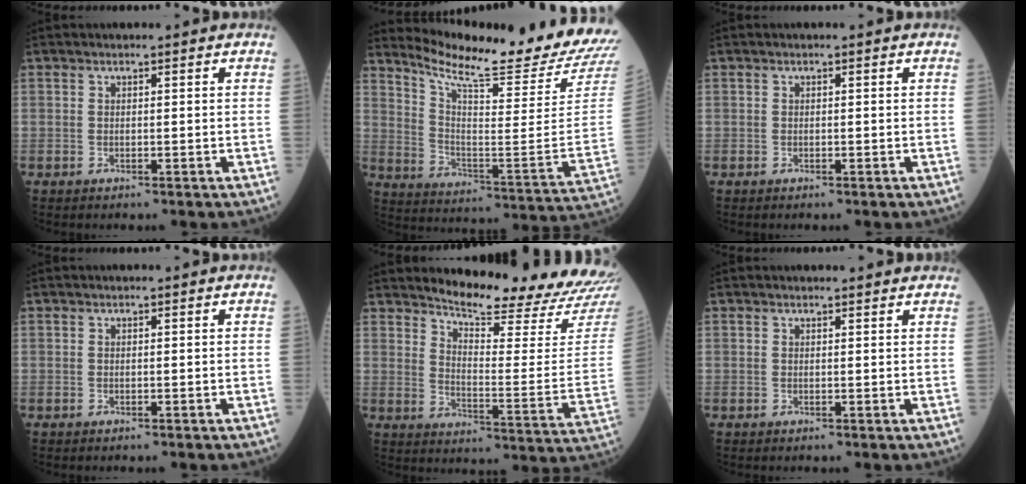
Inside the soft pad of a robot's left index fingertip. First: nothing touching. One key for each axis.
{"total": 21.2, "fx": 19.9, "fy": -1.7, "fz": 7.1, "tx": -0.138, "ty": -0.125, "tz": 0.277}
{"total": 0.0}
{"total": 0.0}
{"total": 19.0, "fx": 18.0, "fy": 0.5, "fz": 6.1, "tx": -0.094, "ty": -0.115, "tz": 0.221}
{"total": 2.1, "fx": 2.0, "fy": 0.4, "fz": 0.3, "tx": -0.010, "ty": 0.004, "tz": 0.018}